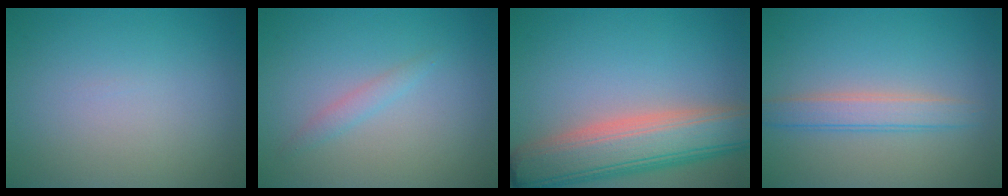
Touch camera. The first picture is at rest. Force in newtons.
{"total": 1.2, "press": 1.2, "slide": 0.1}
{"total": 8.7, "press": 8.7, "slide": 0.6}
{"total": 2.7, "press": 2.7, "slide": 0.0}